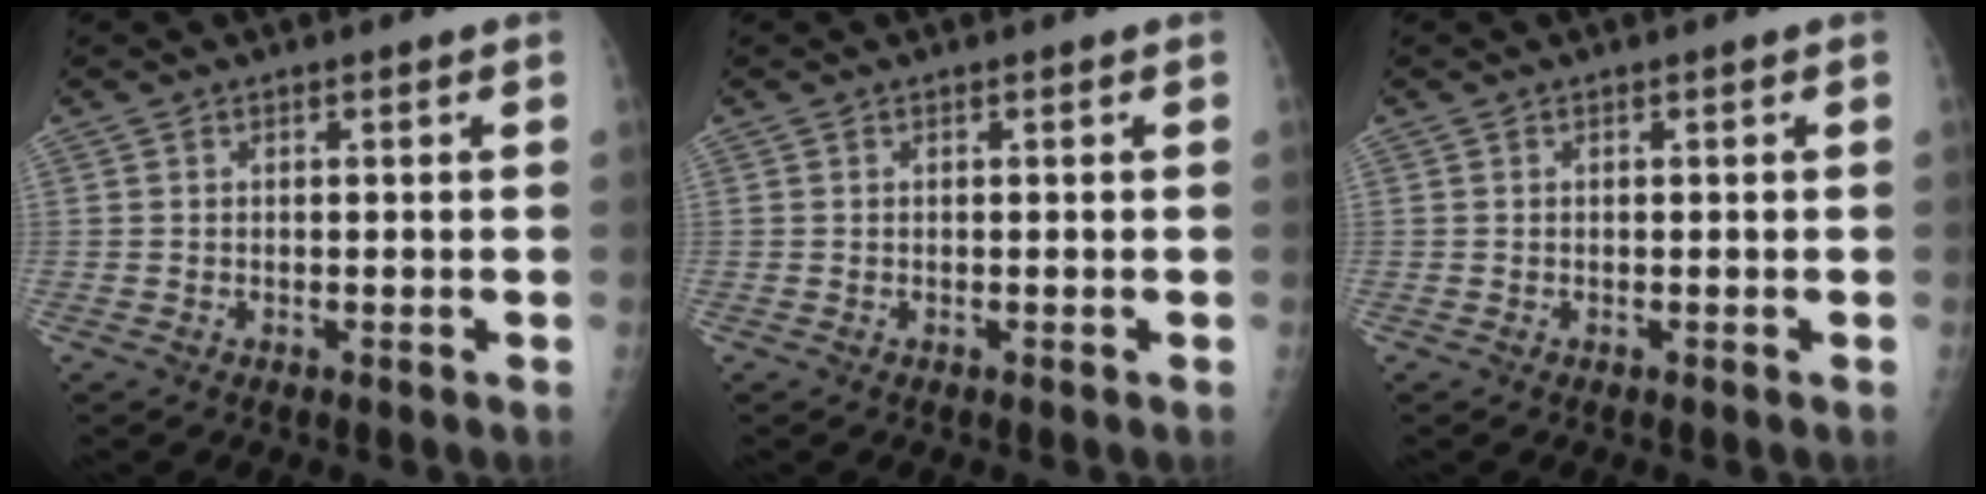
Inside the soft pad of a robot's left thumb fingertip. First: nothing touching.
{"total": 0.0}
{"total": 0.0}